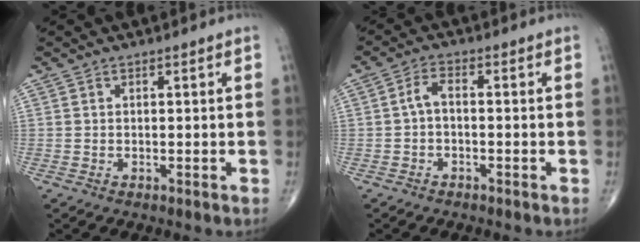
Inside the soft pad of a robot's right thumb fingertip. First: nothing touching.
{"total": 2.9, "force": [-0.5, 1.4, 2.5], "torque": [-0.046, 0.015, -0.015]}